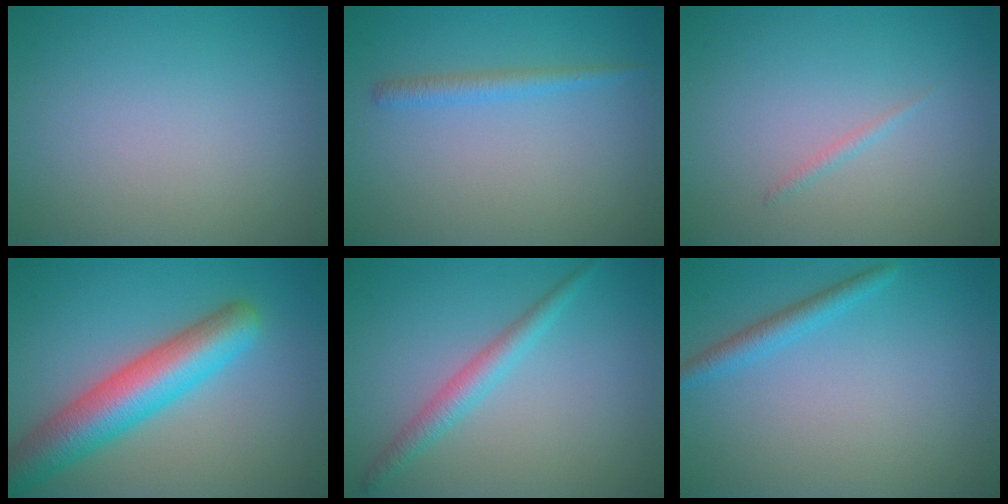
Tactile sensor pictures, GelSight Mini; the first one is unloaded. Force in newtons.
{"total": 1.5, "press": 1.5, "slide": 0.1}
{"total": 0.6, "press": 0.6, "slide": 0.1}
{"total": 7.5, "press": 7.5, "slide": 0.2}
{"total": 2.4, "press": 2.4, "slide": 0.0}
{"total": 1.9, "press": 1.9, "slide": 0.2}